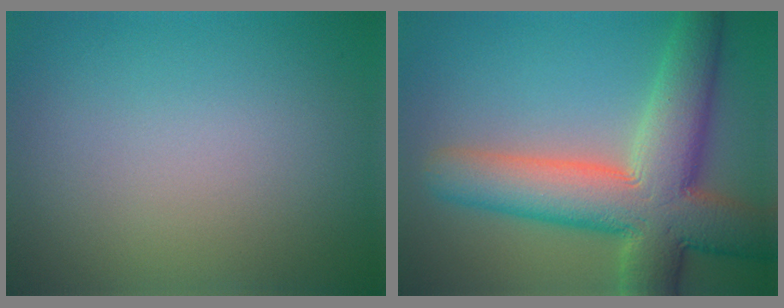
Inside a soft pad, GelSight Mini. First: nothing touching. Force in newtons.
{"total": 11.0, "press": 11.0, "slide": 0.8}